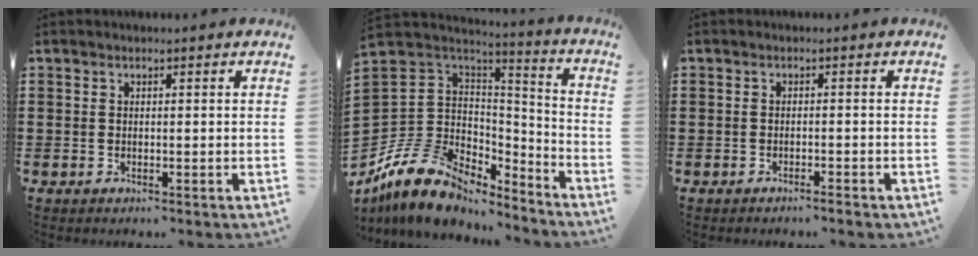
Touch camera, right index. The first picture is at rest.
{"total": 12.1, "force": [-7.3, 8.2, 5.0], "torque": [-0.142, 0.015, -0.136]}
{"total": 1.1, "force": [-1.0, -0.1, 0.5], "torque": [-0.010, -0.002, -0.019]}